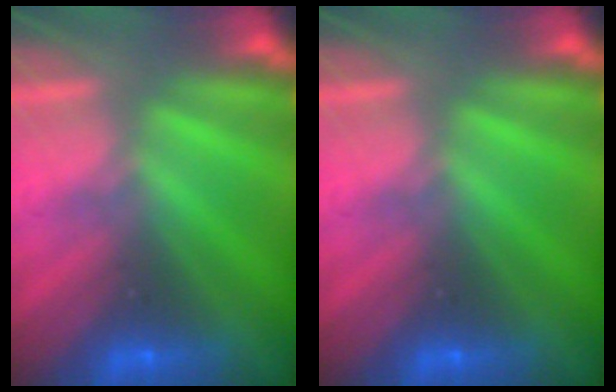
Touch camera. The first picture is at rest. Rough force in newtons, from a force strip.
{"total": 0.0}